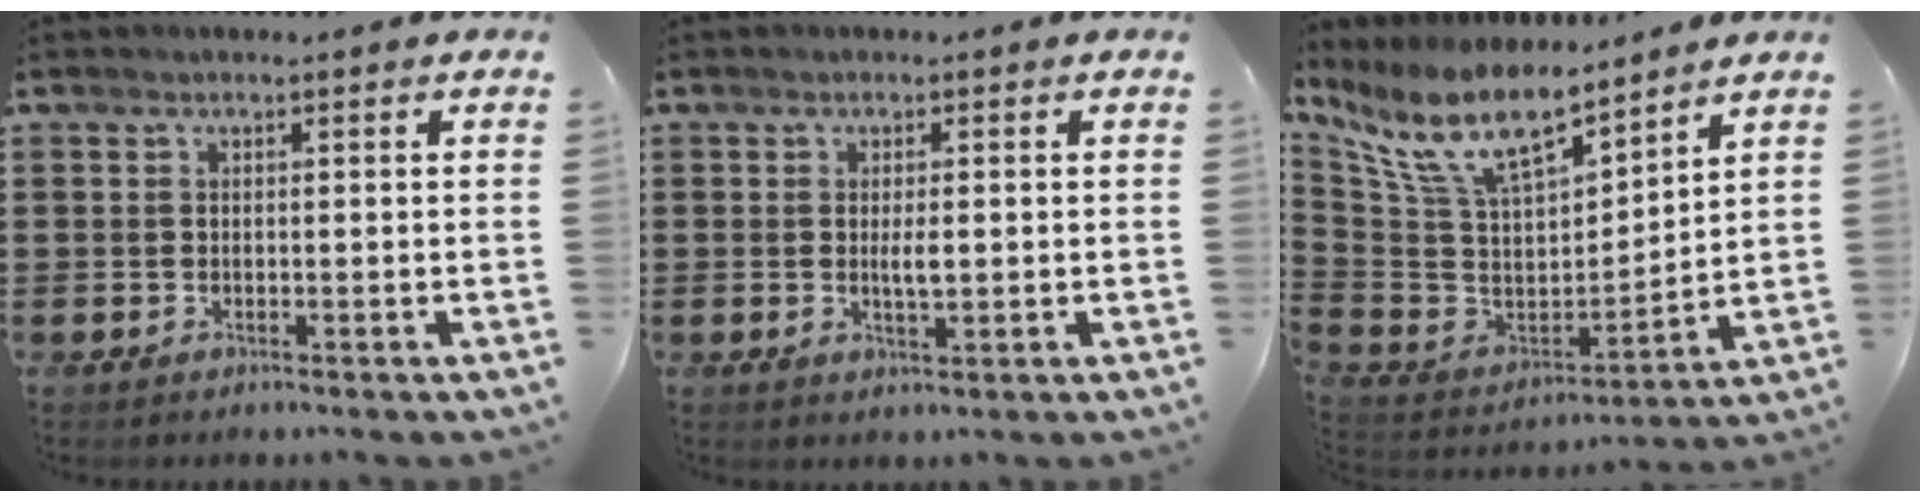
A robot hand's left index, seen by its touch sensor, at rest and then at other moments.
{"total": 2.6, "force": [0.0, 0.7, 2.5], "torque": [-0.047, -0.003, 0.000]}
{"total": 12.3, "force": [8.9, 3.9, 7.5], "torque": [-0.179, -0.048, 0.161]}